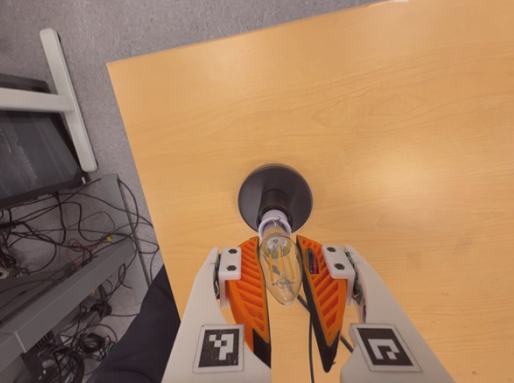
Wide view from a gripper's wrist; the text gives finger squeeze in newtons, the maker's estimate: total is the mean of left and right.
{"total": 19.2, "left": 21.6, "right": 16.8}